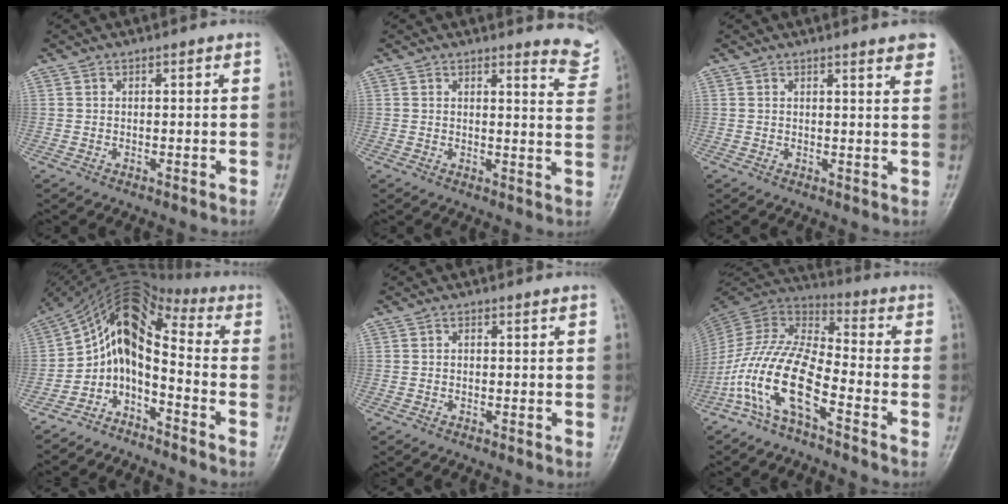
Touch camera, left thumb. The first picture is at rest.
{"total": 5.8, "force": [5.7, 0.9, 0.9], "torque": [0.007, -0.059, 0.046]}
{"total": 6.9, "force": [5.4, 0.9, 4.2], "torque": [-0.034, -0.019, 0.049]}
{"total": 9.4, "force": [-3.0, 5.1, 7.3], "torque": [-0.114, 0.088, -0.066]}
{"total": 0.0}
{"total": 13.5, "force": [-6.9, 4.4, 10.8], "torque": [-0.232, 0.056, -0.146]}